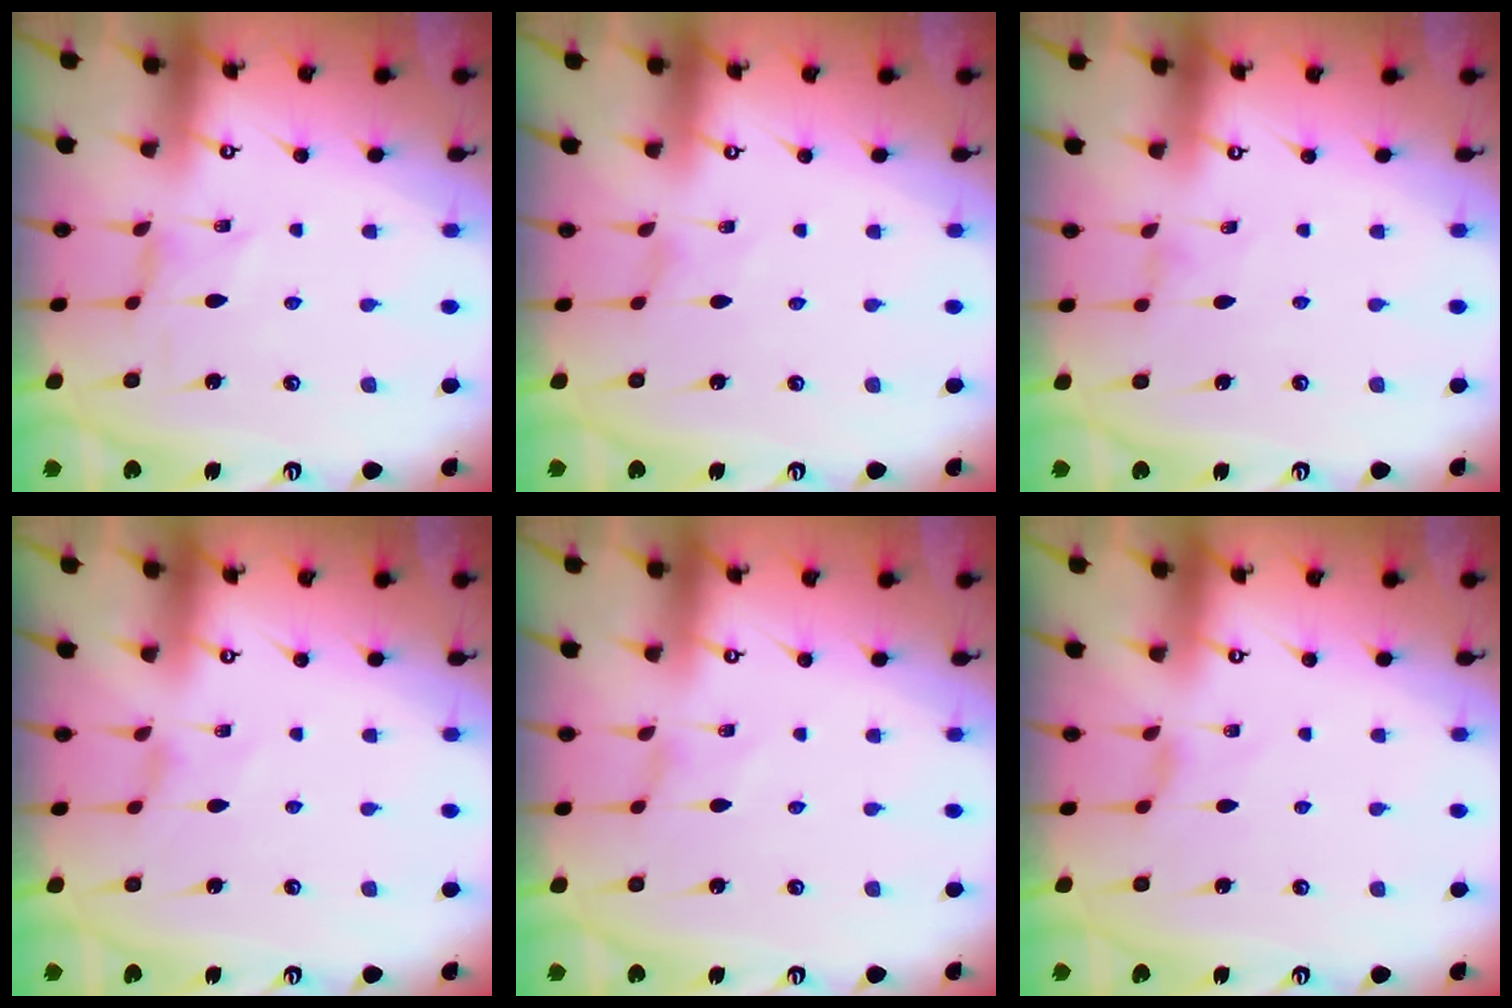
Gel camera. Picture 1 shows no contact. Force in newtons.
{"total": 0.0}
{"total": 0.0}
{"total": 0.7, "press": 0.7, "slide": 0.3}
{"total": 0.7, "press": 0.6, "slide": 0.1}
{"total": 0.8, "press": 0.8, "slide": 0.3}